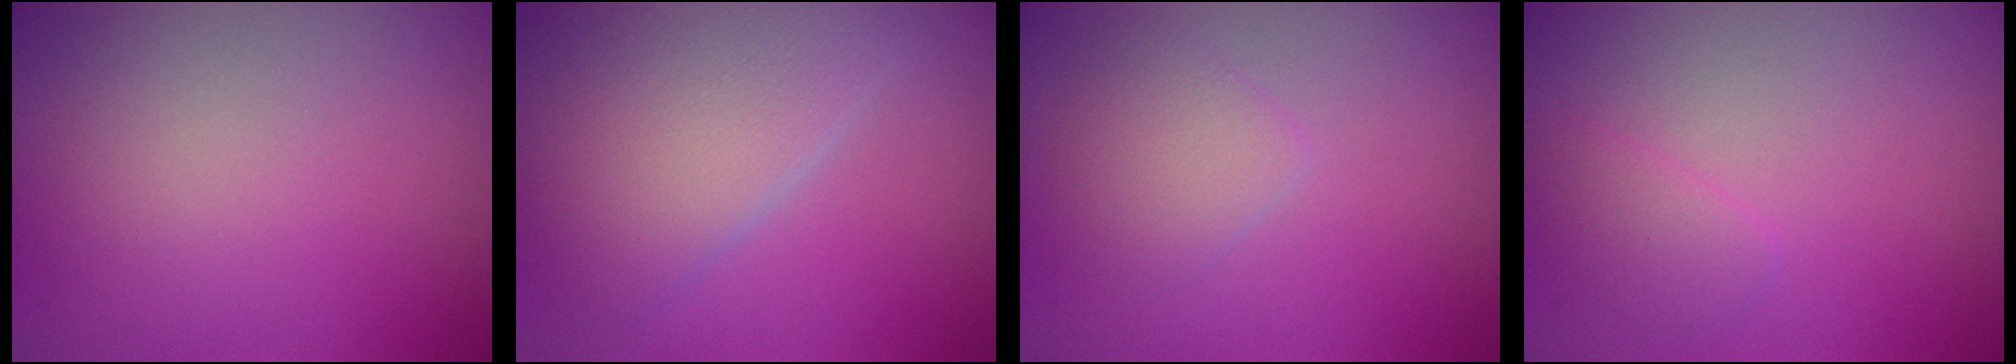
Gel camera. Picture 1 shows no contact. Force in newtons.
{"total": 6.0, "press": 6.0, "slide": 0.1}
{"total": 2.0, "press": 1.9, "slide": 0.1}
{"total": 1.4, "press": 1.4, "slide": 0.1}